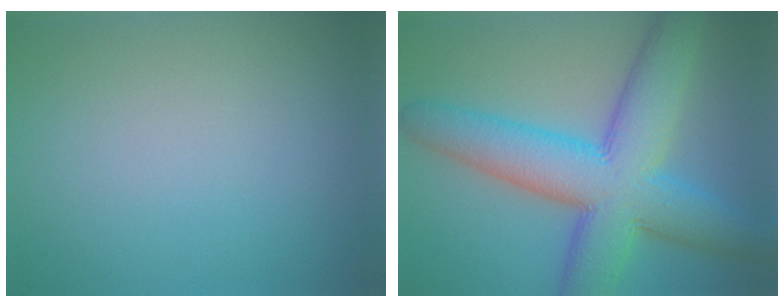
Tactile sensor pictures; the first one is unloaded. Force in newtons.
{"total": 11.3, "press": 11.3, "slide": 0.2}